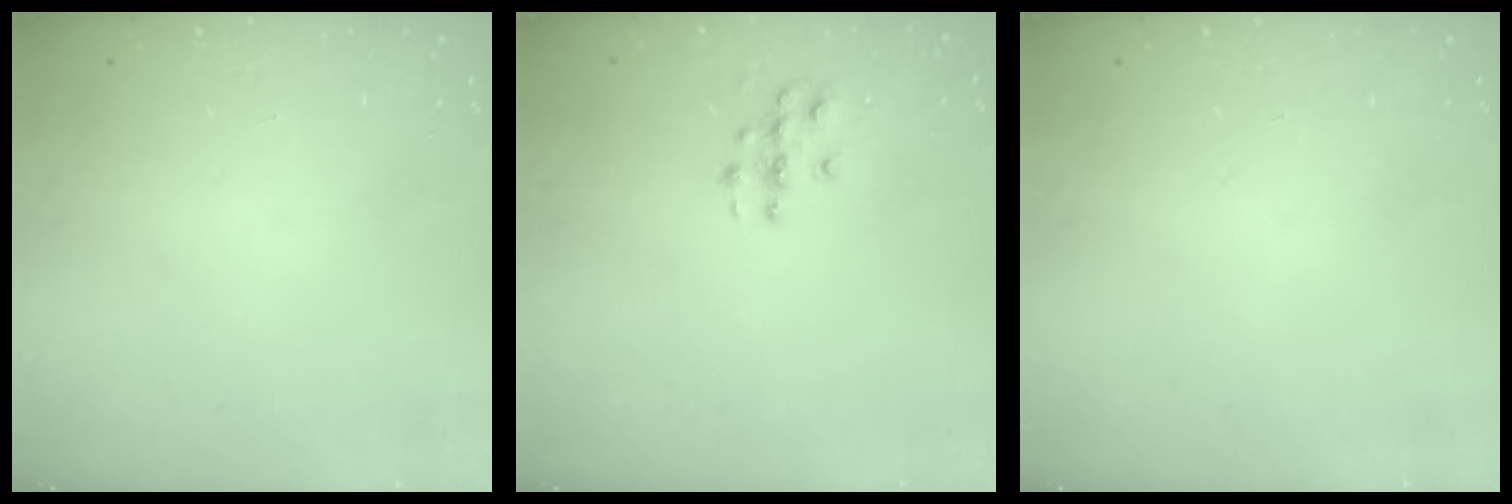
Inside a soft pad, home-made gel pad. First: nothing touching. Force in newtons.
{"total": 4.2, "press": 4.2, "slide": 0.1}
{"total": 0.0}